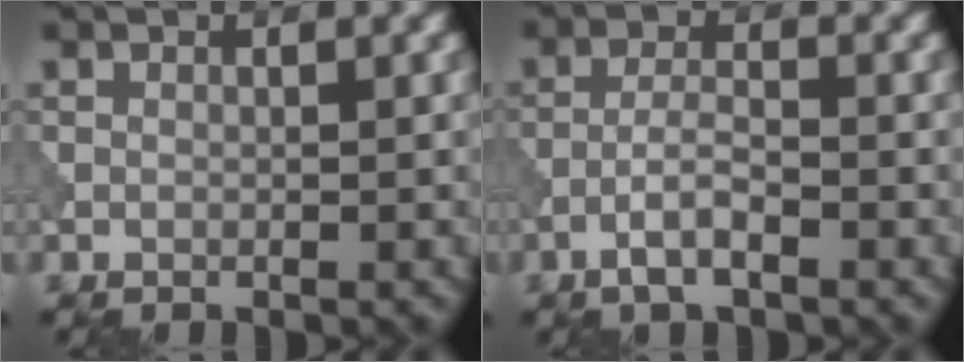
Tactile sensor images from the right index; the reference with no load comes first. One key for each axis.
{"total": 2.8, "fx": -1.6, "fy": 0.7, "fz": 2.3, "tx": -0.046, "ty": 0.008, "tz": -0.036}